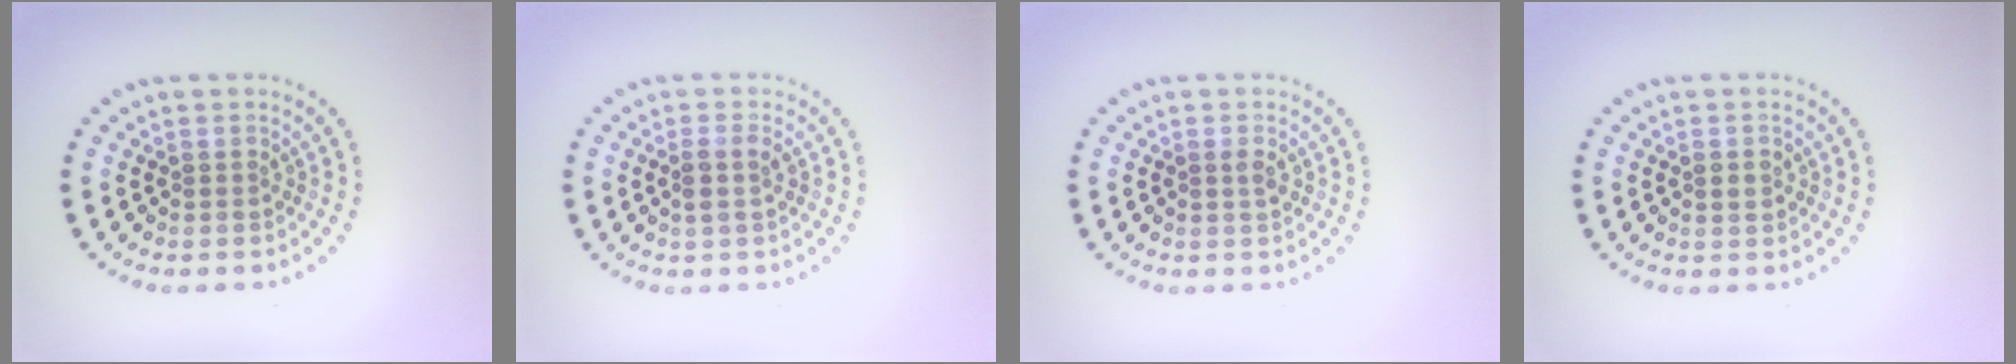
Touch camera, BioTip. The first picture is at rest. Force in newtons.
{"total": 1.5, "press": 1.3, "slide": 0.6}
{"total": 0.9, "press": 0.9, "slide": 0.1}
{"total": 1.1, "press": 1.1, "slide": 0.1}